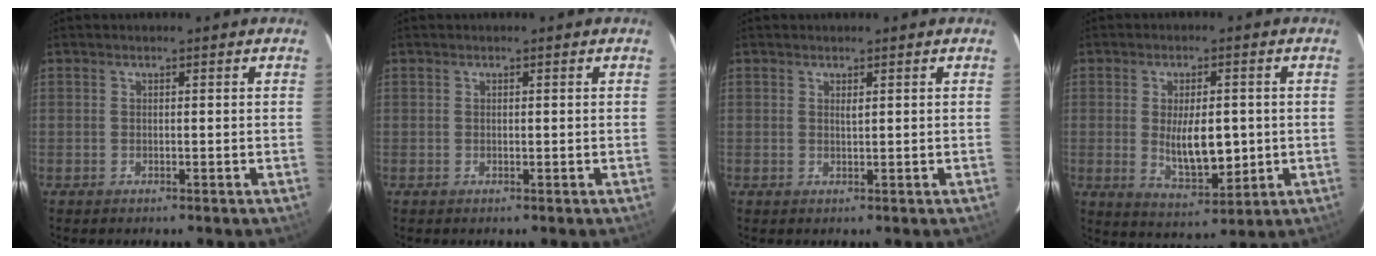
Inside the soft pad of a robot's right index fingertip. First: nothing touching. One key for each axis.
{"total": 0.0}
{"total": 0.6, "fx": 0.3, "fy": 0.0, "fz": 0.5, "tx": -0.012, "ty": -0.002, "tz": 0.007}
{"total": 8.7, "fx": -0.2, "fy": 3.5, "fz": 8.0, "tx": -0.137, "ty": -0.011, "tz": 0.010}